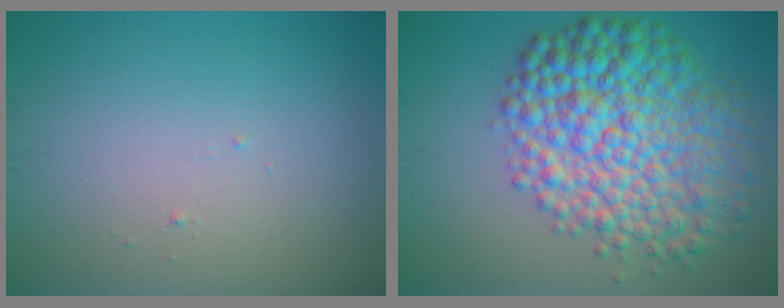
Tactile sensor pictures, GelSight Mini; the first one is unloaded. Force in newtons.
{"total": 9.7, "press": 9.7, "slide": 0.2}